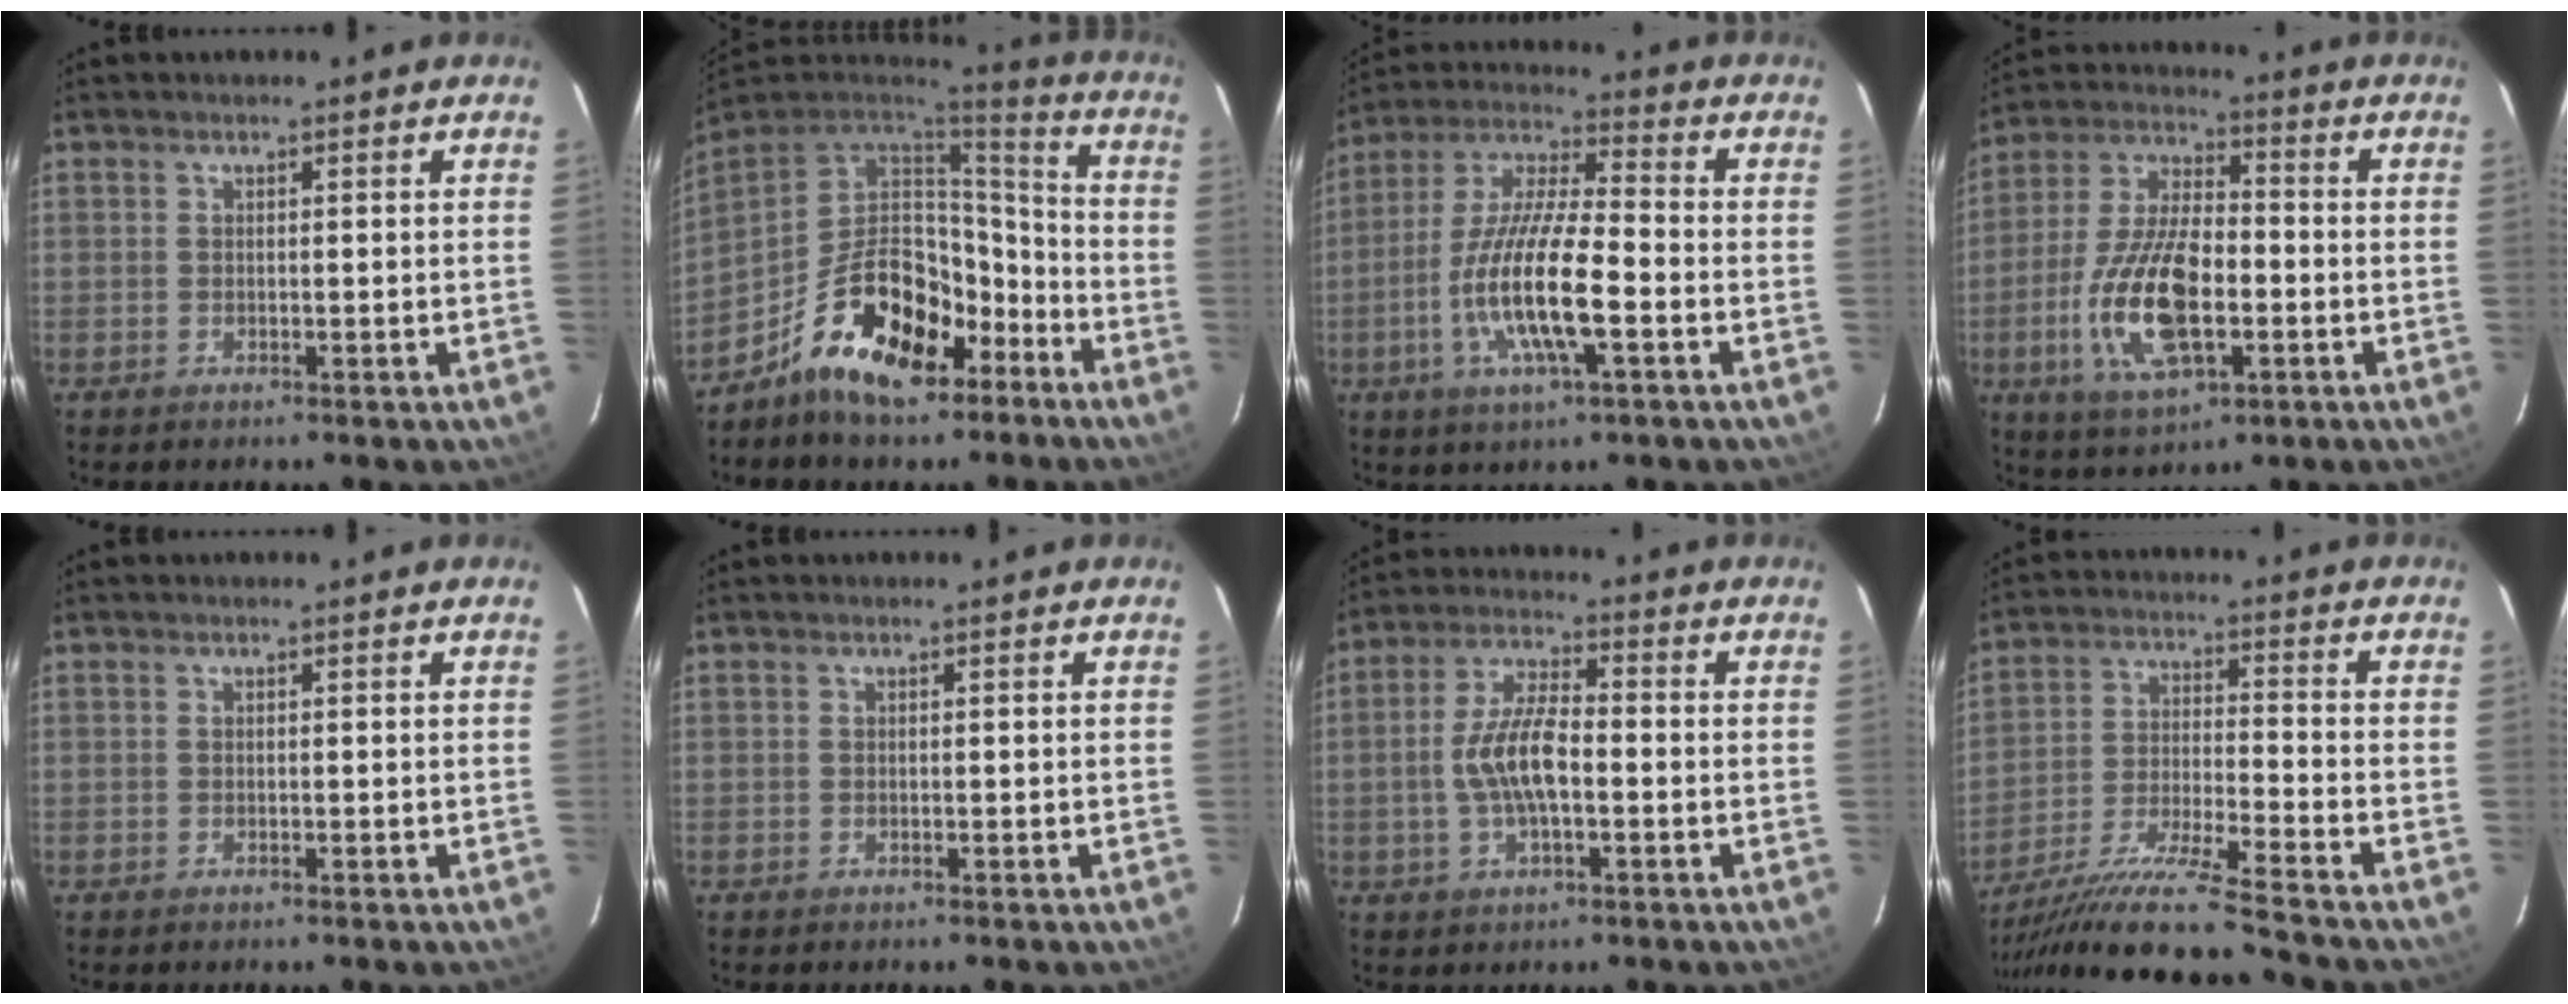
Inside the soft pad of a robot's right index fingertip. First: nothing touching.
{"total": 18.6, "force": [-10.4, 9.8, 11.9], "torque": [-0.225, 0.027, -0.163]}
{"total": 15.2, "force": [-4.6, 3.2, 14.1], "torque": [-0.284, -0.010, -0.091]}
{"total": 16.9, "force": [-4.4, 7.3, 14.6], "torque": [-0.308, -0.007, -0.080]}
{"total": 0.0}
{"total": 0.0}
{"total": 9.2, "force": [-1.6, 3.4, 8.4], "torque": [-0.169, 0.009, -0.030]}
{"total": 16.3, "force": [-13.9, -1.6, 8.4], "torque": [-0.167, -0.034, -0.250]}